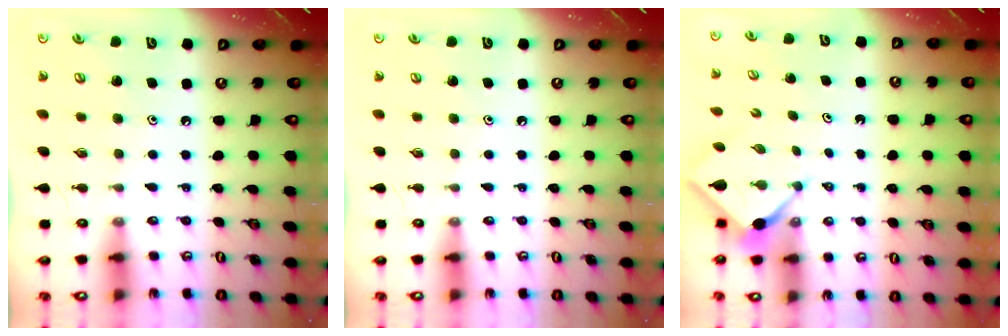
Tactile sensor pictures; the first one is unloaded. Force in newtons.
{"total": 0.0}
{"total": 2.5, "press": 2.5, "slide": 0.3}